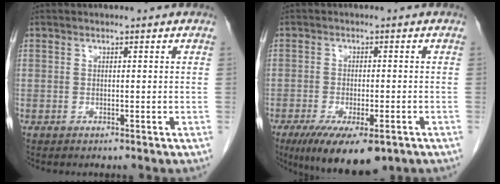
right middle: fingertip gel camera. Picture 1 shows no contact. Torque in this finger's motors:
{"motor_torque": [1.04, -1.10, 0.22, 0.06]}